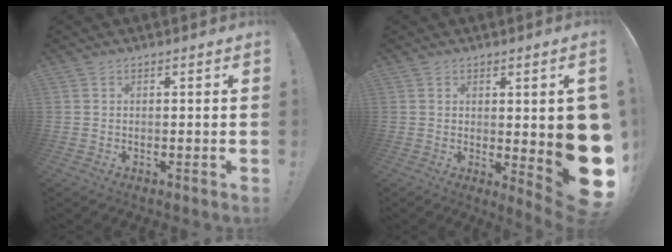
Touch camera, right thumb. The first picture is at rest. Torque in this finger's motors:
{"motor_torque": [0.26, 1.64, 2.19, -0.58, 0.09]}